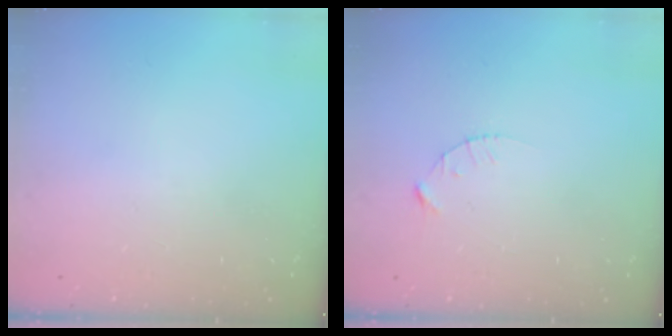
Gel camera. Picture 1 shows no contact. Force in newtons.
{"total": 2.1, "press": 2.1, "slide": 0.3}